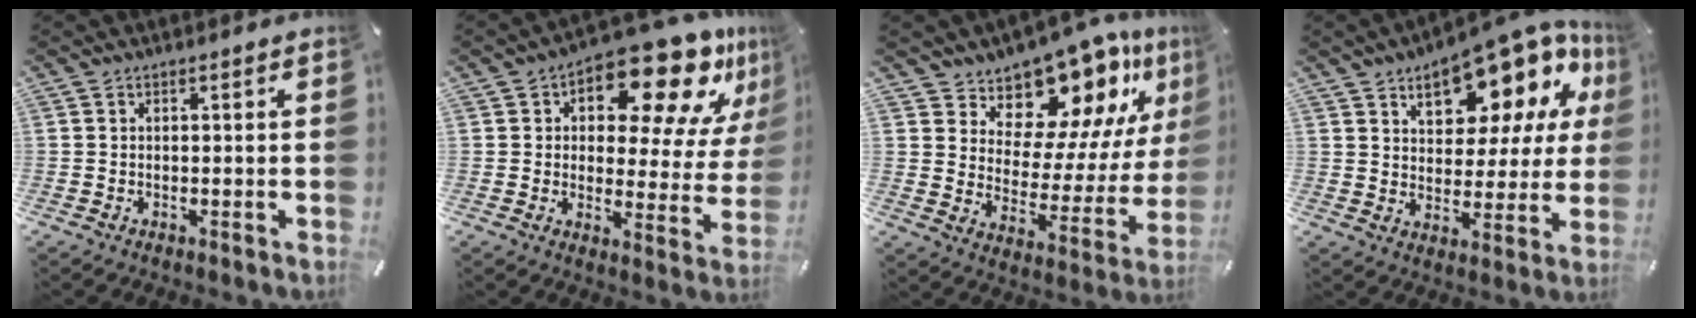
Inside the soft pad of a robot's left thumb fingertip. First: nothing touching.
{"total": 18.2, "force": [12.2, 8.2, 10.7], "torque": [-0.133, -0.096, 0.198]}
{"total": 13.9, "force": [11.6, 6.9, 3.3], "torque": [-0.051, -0.125, 0.198]}
{"total": 16.0, "force": [11.3, 7.4, 8.5], "torque": [-0.124, -0.087, 0.190]}